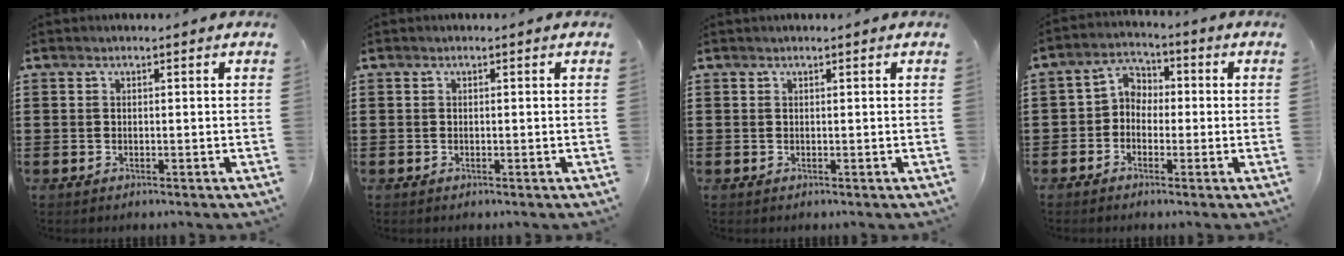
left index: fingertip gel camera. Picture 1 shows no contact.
{"total": 0.0}
{"total": 0.0}
{"total": 3.7, "force": [-1.8, 3.0, 1.1], "torque": [-0.040, 0.011, -0.046]}